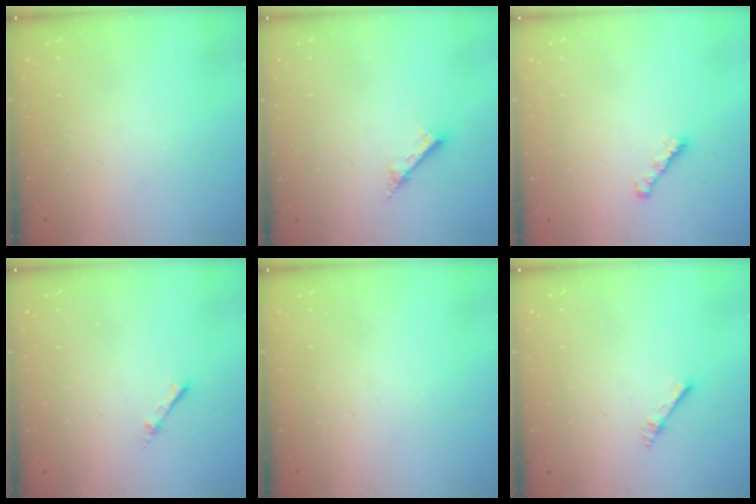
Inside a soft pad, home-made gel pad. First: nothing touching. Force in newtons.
{"total": 7.9, "press": 7.8, "slide": 0.8}
{"total": 1.8, "press": 1.7, "slide": 0.6}
{"total": 1.9, "press": 1.9, "slide": 0.3}
{"total": 0.0}
{"total": 4.9, "press": 4.9, "slide": 0.6}